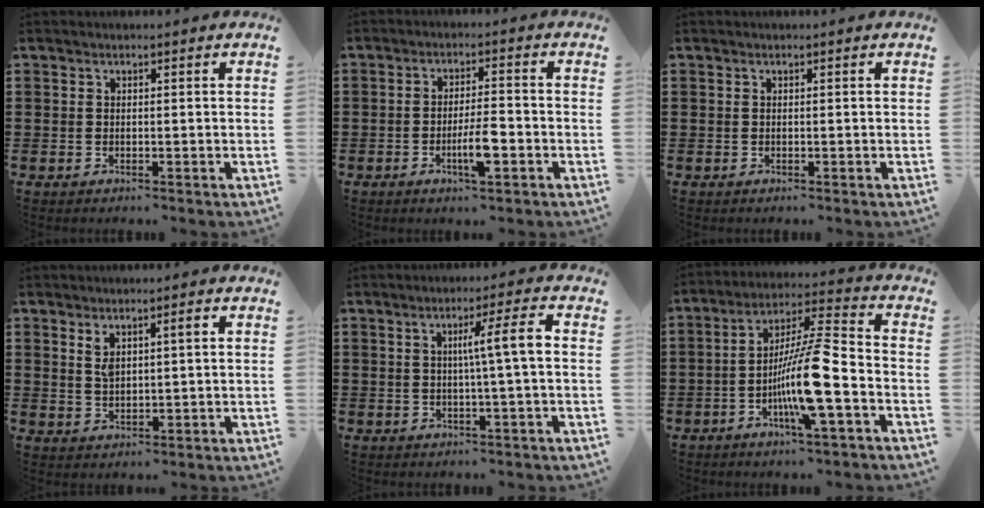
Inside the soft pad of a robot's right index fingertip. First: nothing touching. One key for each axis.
{"total": 5.6, "fx": -2.0, "fy": 1.1, "fz": 5.0, "tx": -0.096, "ty": -0.004, "tz": -0.038}
{"total": 0.0}
{"total": 2.8, "fx": 1.1, "fy": 1.0, "fz": 2.4, "tx": -0.041, "ty": 0.001, "tz": 0.016}
{"total": 5.9, "fx": 0.3, "fy": -0.2, "fz": 5.9, "tx": -0.109, "ty": -0.002, "tz": -0.003}
{"total": 12.2, "fx": -4.2, "fy": 1.2, "fz": 11.3, "tx": -0.221, "ty": -0.004, "tz": -0.085}